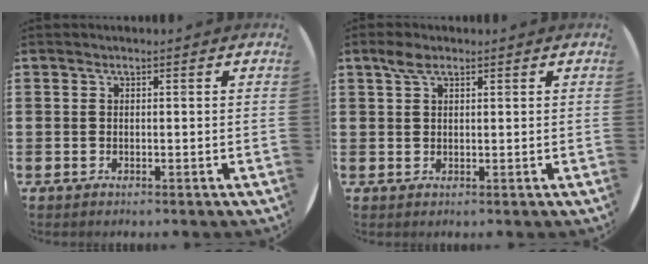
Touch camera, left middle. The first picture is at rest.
{"total": 2.3, "force": [1.5, 1.1, 1.3], "torque": [-0.021, 0.003, 0.025]}